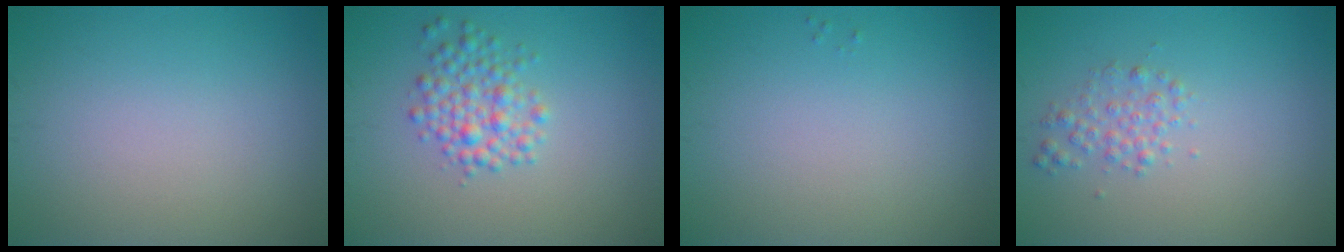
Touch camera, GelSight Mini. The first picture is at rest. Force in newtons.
{"total": 3.1, "press": 3.1, "slide": 0.1}
{"total": 0.0}
{"total": 1.7, "press": 1.7, "slide": 0.0}